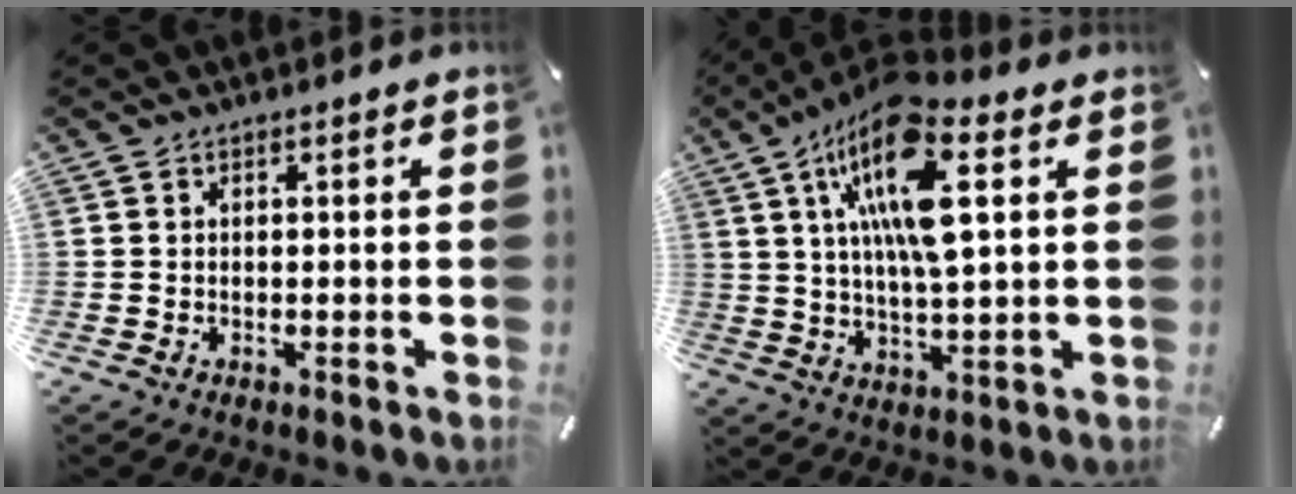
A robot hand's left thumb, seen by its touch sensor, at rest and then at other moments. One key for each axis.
{"total": 17.0, "fx": 6.3, "fy": 5.6, "fz": 14.7, "tx": -0.301, "ty": -0.012, "tz": 0.097}